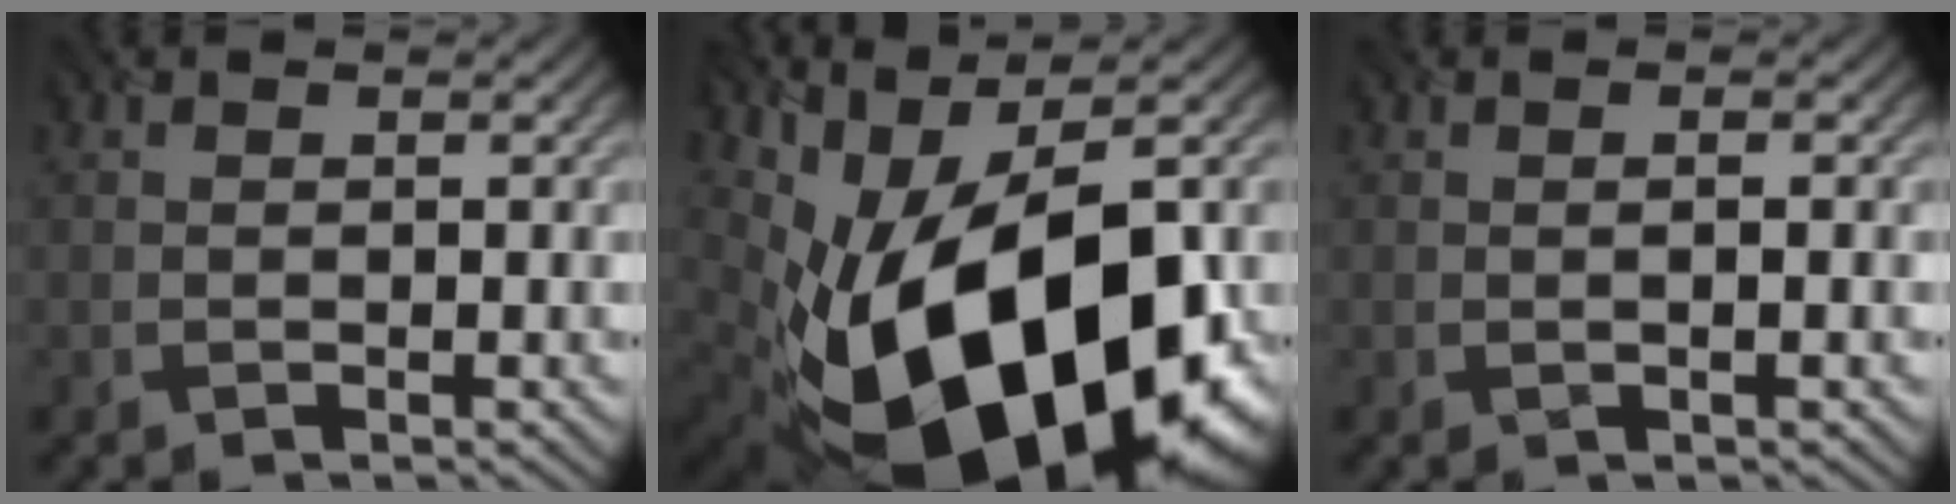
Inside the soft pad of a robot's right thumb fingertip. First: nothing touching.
{"total": 19.8, "force": [-4.2, 11.5, 15.5], "torque": [-0.289, -0.049, -0.044]}
{"total": 1.0, "force": [0.0, 0.1, 1.0], "torque": [-0.020, 0.001, -0.001]}